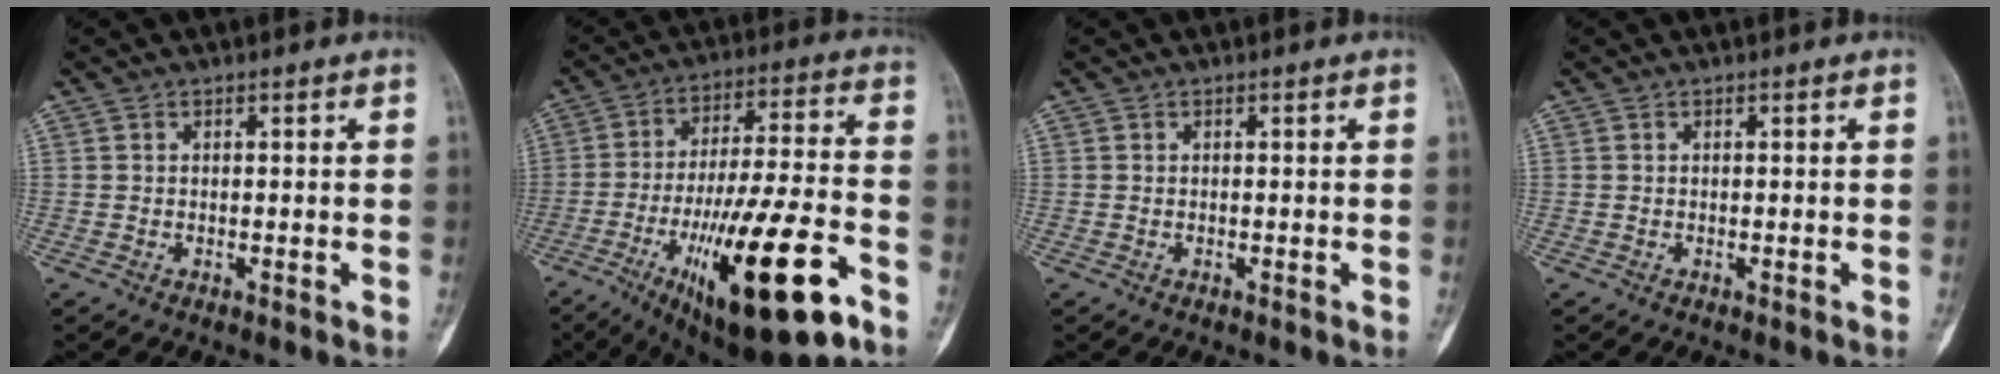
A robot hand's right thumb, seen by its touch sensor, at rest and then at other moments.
{"total": 25.3, "force": [-11.2, 6.5, 21.7], "torque": [-0.361, 0.032, -0.168]}
{"total": 0.0}
{"total": 0.0}